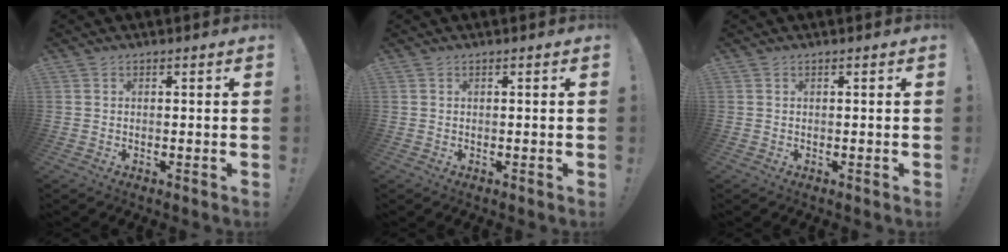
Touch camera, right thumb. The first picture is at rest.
{"total": 0.0}
{"total": 0.0}